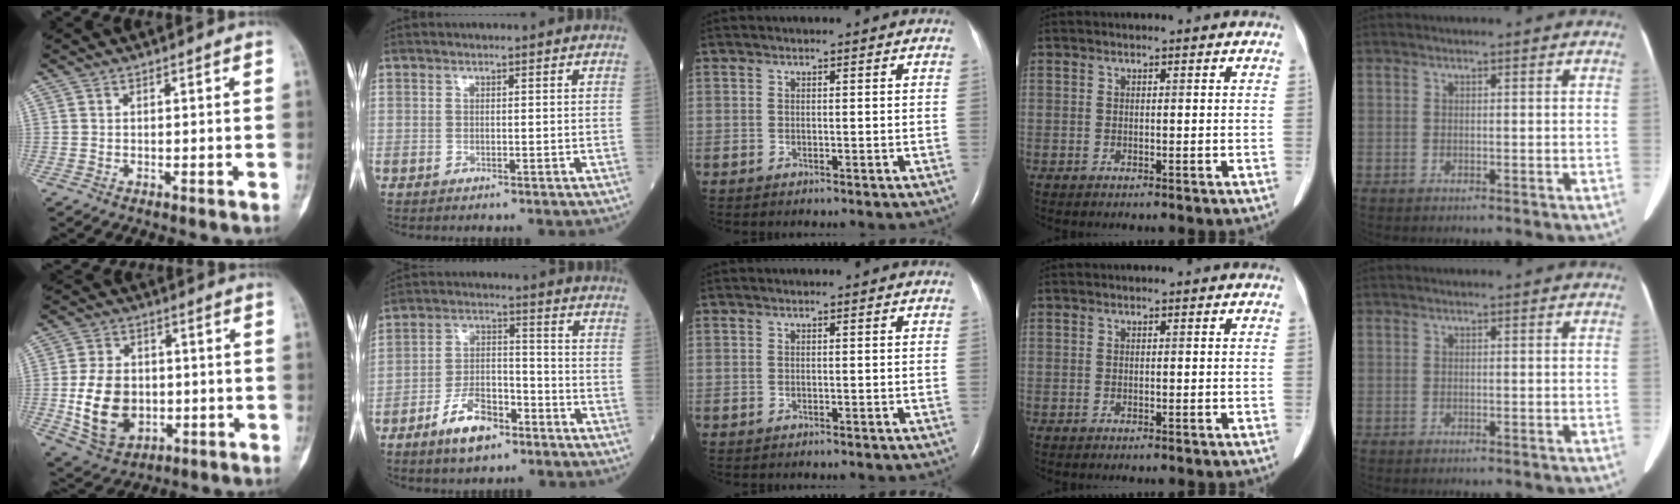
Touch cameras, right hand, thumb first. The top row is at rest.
{"thumb": {"total": 13.1, "force": [-1.9, 9.7, 8.7], "torque": [-0.135, 0.005, -0.020]}, "index": {"total": 8.9, "force": [-5.8, 3.6, 5.7], "torque": [-0.111, 0.008, -0.106]}}